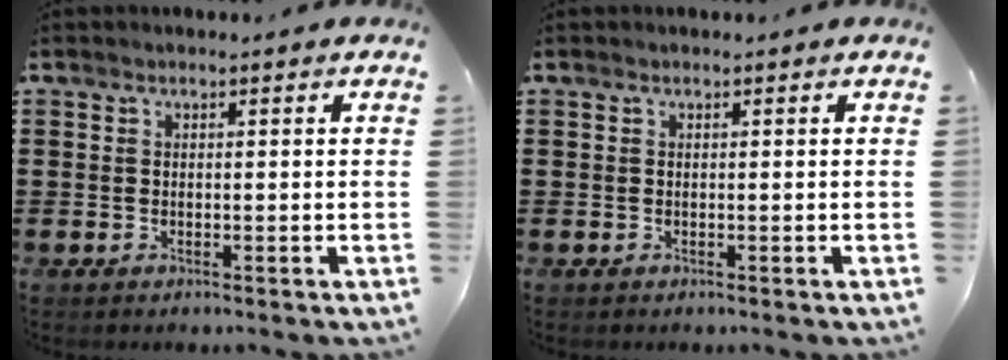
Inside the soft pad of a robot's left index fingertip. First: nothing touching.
{"total": 0.0}